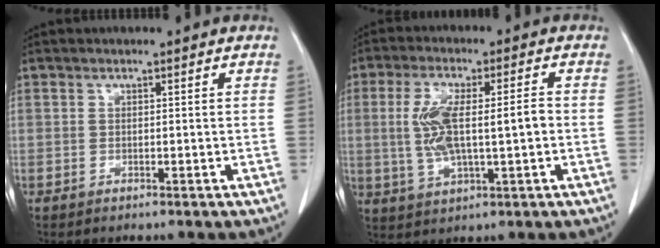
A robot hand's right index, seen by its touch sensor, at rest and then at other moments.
{"total": 9.6, "force": [0.0, 2.7, 9.2], "torque": [-0.191, 0.014, 0.009]}